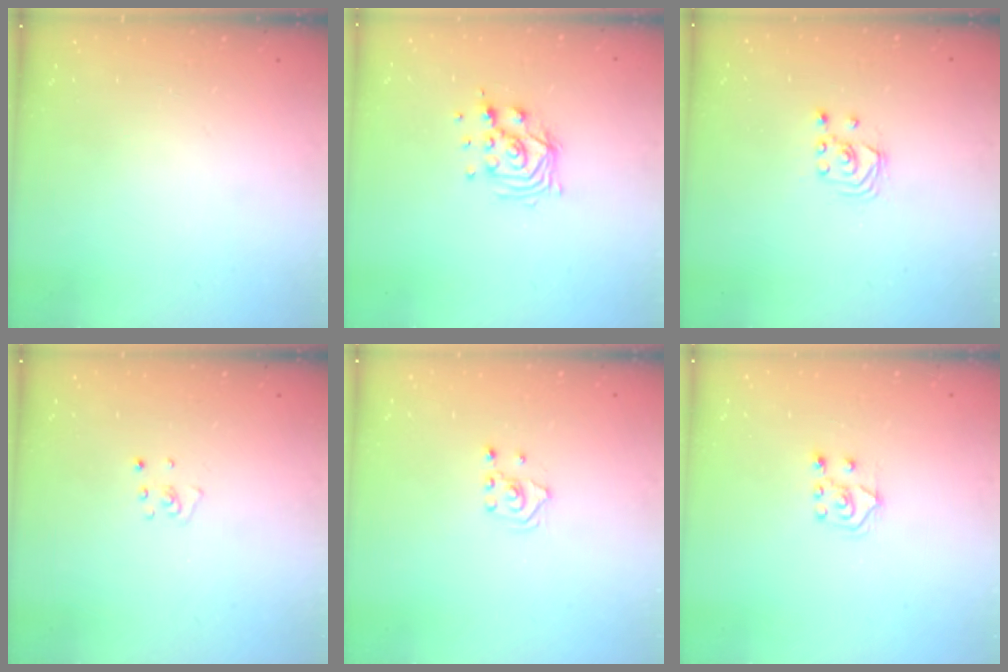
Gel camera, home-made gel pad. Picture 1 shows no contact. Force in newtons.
{"total": 8.9, "press": 8.9, "slide": 0.7}
{"total": 1.8, "press": 1.8, "slide": 0.2}
{"total": 2.2, "press": 2.2, "slide": 0.2}
{"total": 2.1, "press": 1.8, "slide": 0.9}
{"total": 6.0, "press": 6.0, "slide": 0.4}